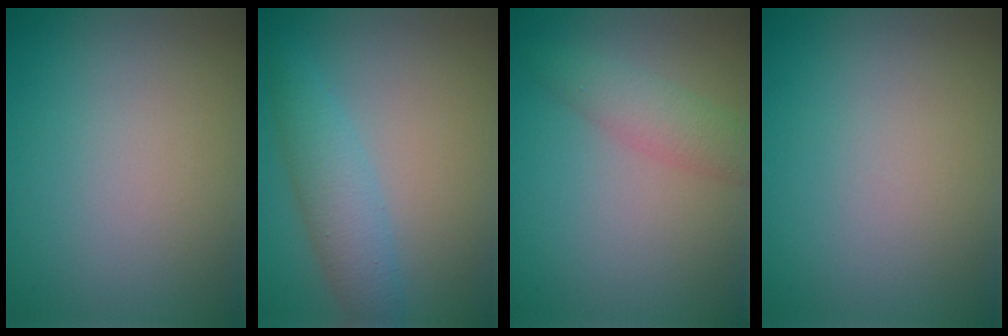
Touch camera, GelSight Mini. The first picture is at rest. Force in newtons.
{"total": 3.6, "press": 3.6, "slide": 0.0}
{"total": 2.8, "press": 2.8, "slide": 0.2}
{"total": 0.0}